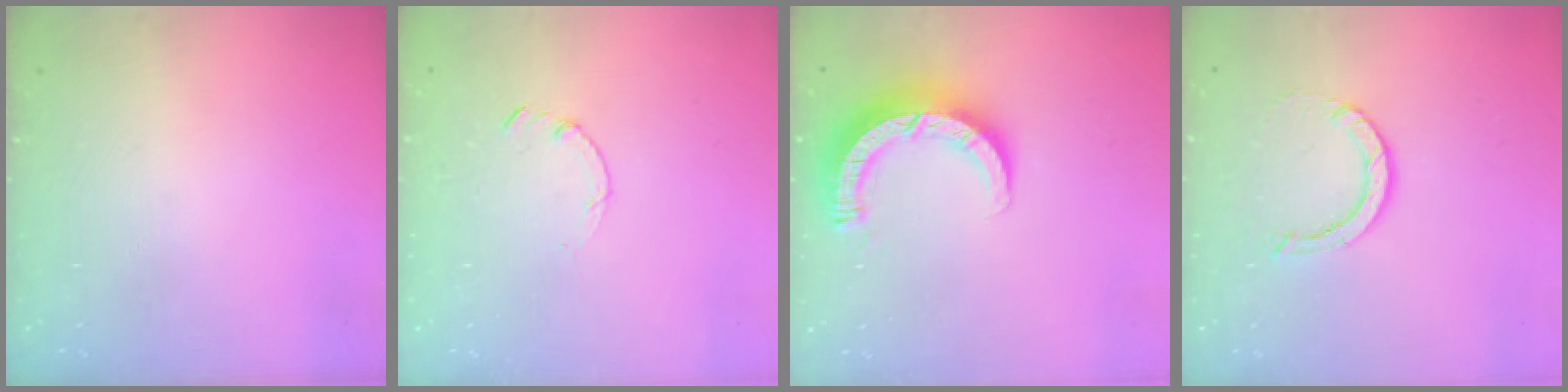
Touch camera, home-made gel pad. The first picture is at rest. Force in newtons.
{"total": 0.0}
{"total": 9.1, "press": 9.1, "slide": 1.1}
{"total": 3.8, "press": 3.8, "slide": 0.4}